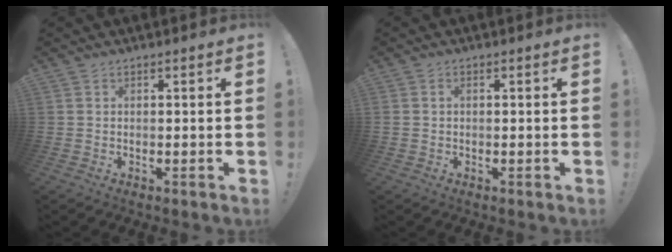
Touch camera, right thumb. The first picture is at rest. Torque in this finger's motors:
{"motor_torque": [-0.62, -0.19, -0.40, 0.50, 0.05]}